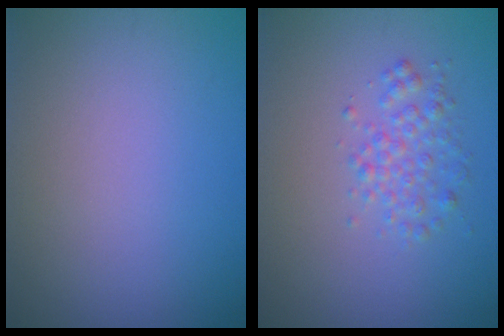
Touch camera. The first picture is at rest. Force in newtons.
{"total": 2.0, "press": 2.0, "slide": 0.0}